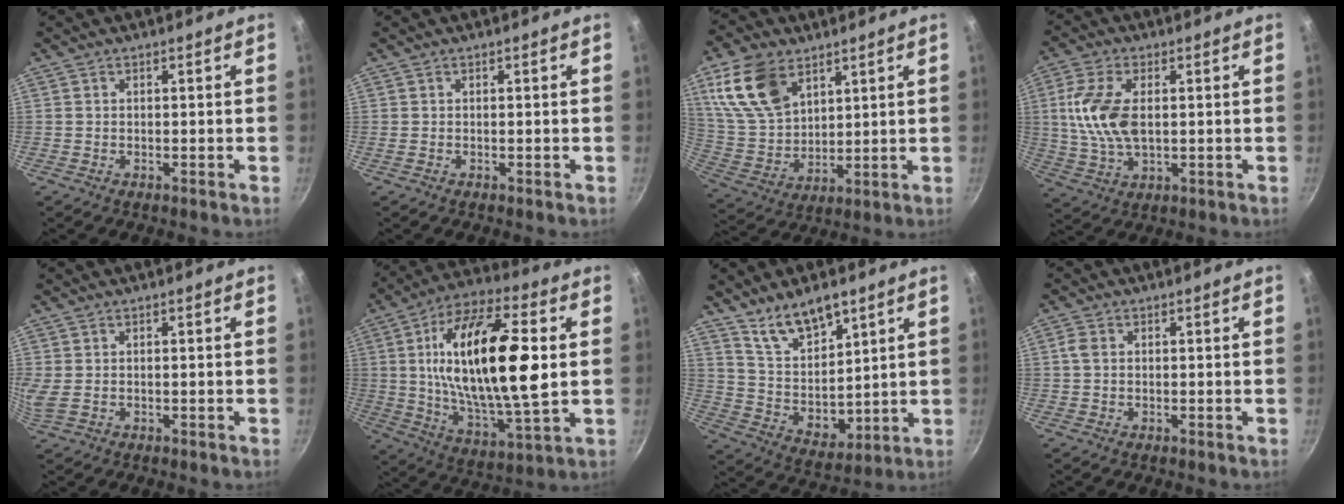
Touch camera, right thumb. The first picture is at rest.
{"total": 0.0}
{"total": 15.3, "force": [7.8, 9.5, 9.1], "torque": [-0.156, -0.028, 0.165]}
{"total": 10.9, "force": [1.3, 5.9, 9.1], "torque": [-0.183, -0.001, 0.027]}
{"total": 3.1, "force": [0.2, 1.4, 2.7], "torque": [-0.065, 0.001, 0.007]}
{"total": 26.0, "force": [3.4, 9.8, 23.8], "torque": [-0.419, -0.005, 0.054]}
{"total": 13.6, "force": [8.8, 7.3, 7.5], "torque": [-0.085, -0.072, 0.171]}
{"total": 1.8, "force": [0.2, 1.4, 1.2], "torque": [-0.024, 0.003, 0.004]}